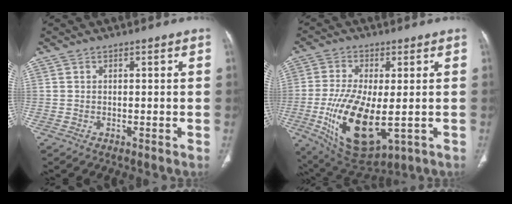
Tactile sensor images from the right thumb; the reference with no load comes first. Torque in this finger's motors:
{"motor_torque": [1.41, 2.88, 1.51, -0.44, 0.21]}